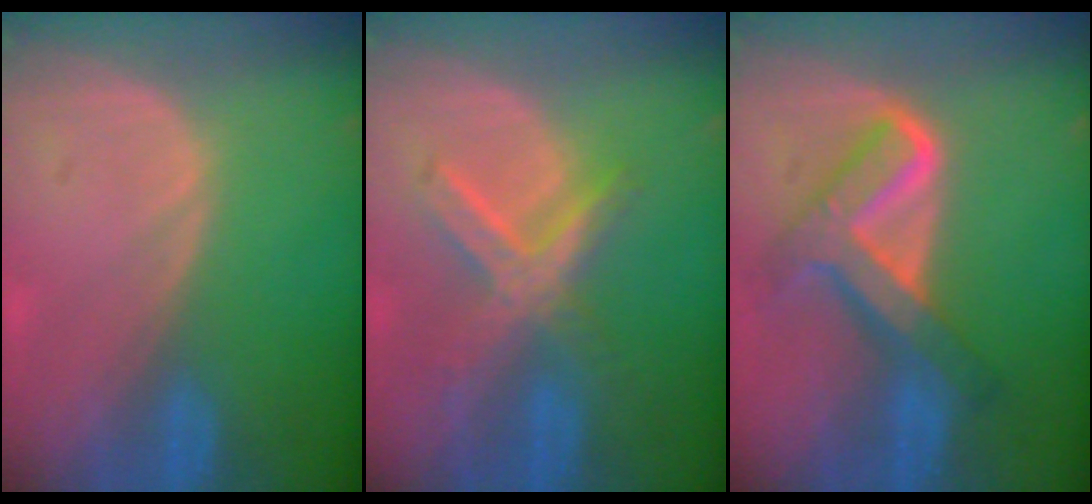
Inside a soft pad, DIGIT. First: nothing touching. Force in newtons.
{"total": 7.2, "press": 6.4, "slide": 3.4}
{"total": 8.0, "press": 8.0, "slide": 0.6}